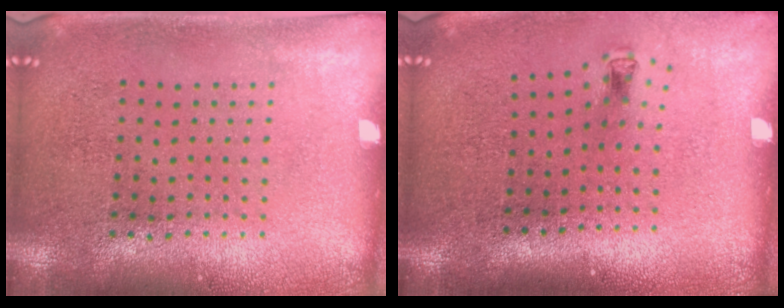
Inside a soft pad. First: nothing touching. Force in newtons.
{"total": 0.6, "press": 0.3, "slide": 0.6}